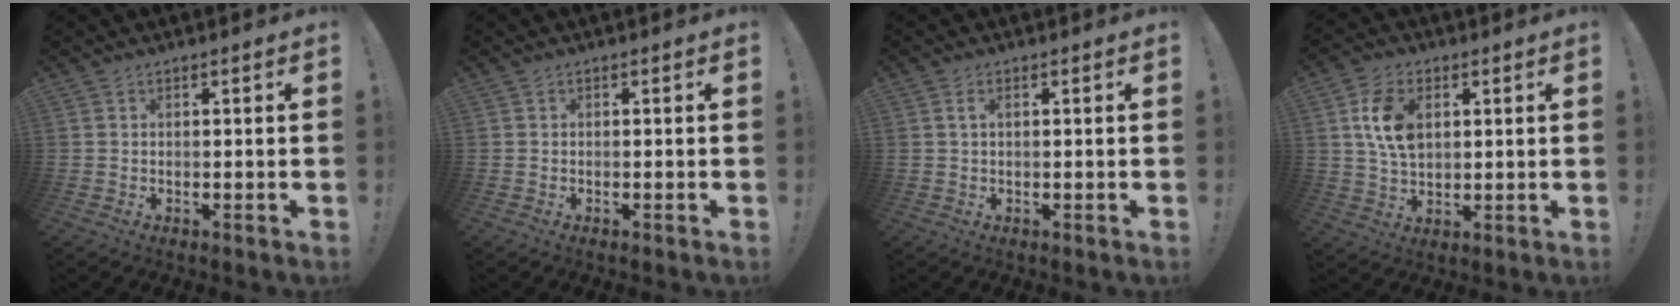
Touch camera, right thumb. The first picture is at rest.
{"total": 0.0}
{"total": 1.9, "force": [0.6, 0.9, 1.6], "torque": [-0.033, 0.004, 0.011]}
{"total": 10.8, "force": [3.0, 7.4, 7.3], "torque": [-0.131, 0.004, 0.055]}